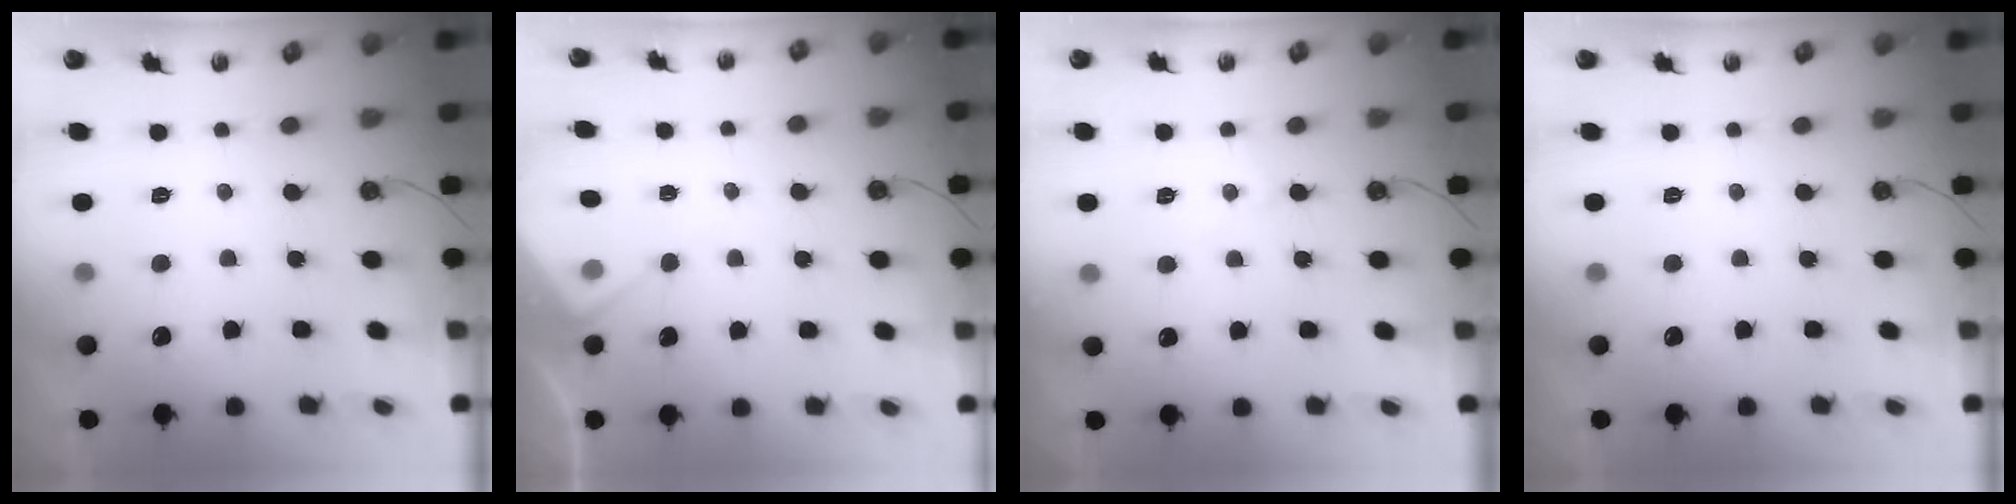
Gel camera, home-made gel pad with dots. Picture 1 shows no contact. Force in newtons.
{"total": 5.1, "press": 5.1, "slide": 0.5}
{"total": 3.1, "press": 3.1, "slide": 0.5}
{"total": 0.0}